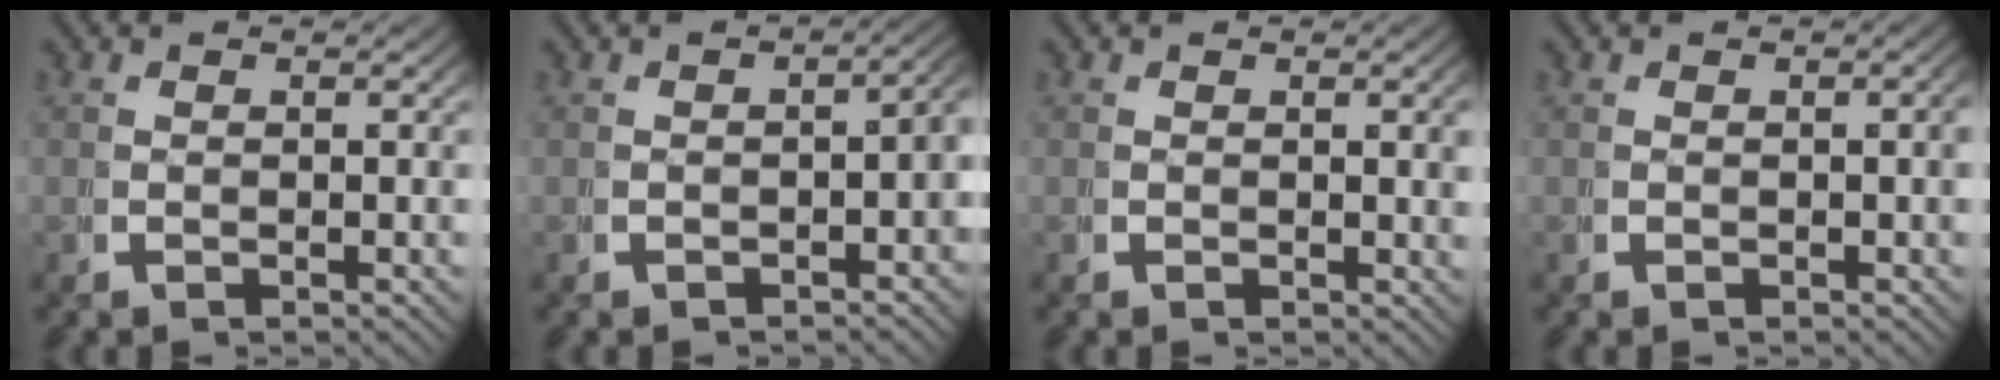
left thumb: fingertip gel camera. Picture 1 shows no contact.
{"total": 3.2, "force": [-1.4, 1.4, 2.6], "torque": [-0.028, -0.004, -0.016]}
{"total": 0.7, "force": [0.3, 0.2, 0.6], "torque": [-0.006, -0.001, 0.005]}
{"total": 0.8, "force": [-0.2, 0.3, 0.7], "torque": [-0.004, 0.000, -0.002]}